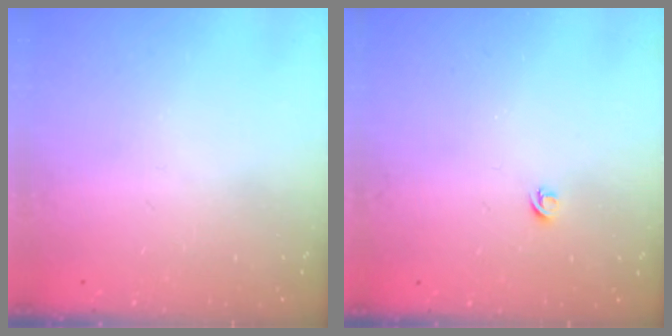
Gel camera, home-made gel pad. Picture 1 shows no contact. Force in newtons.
{"total": 3.6, "press": 3.6, "slide": 0.5}